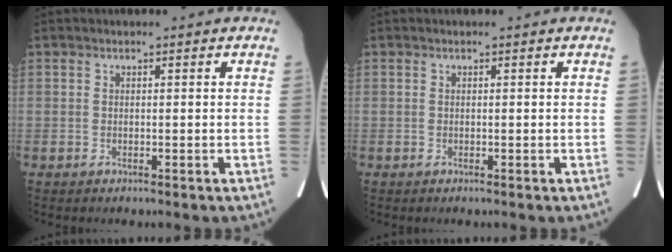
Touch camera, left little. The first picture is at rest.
{"total": 0.0}